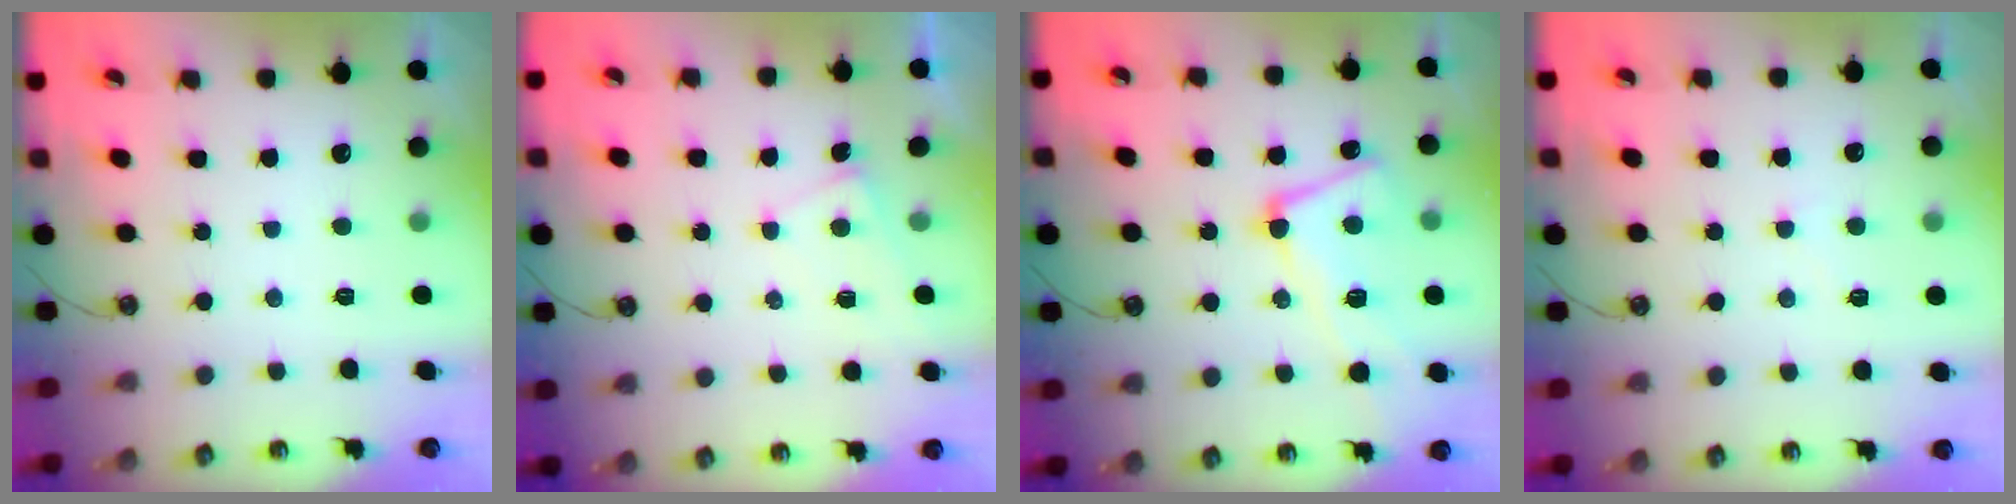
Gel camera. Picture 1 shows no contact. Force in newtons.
{"total": 1.8, "press": 1.8, "slide": 0.3}
{"total": 6.2, "press": 6.1, "slide": 1.1}
{"total": 1.8, "press": 1.8, "slide": 0.3}